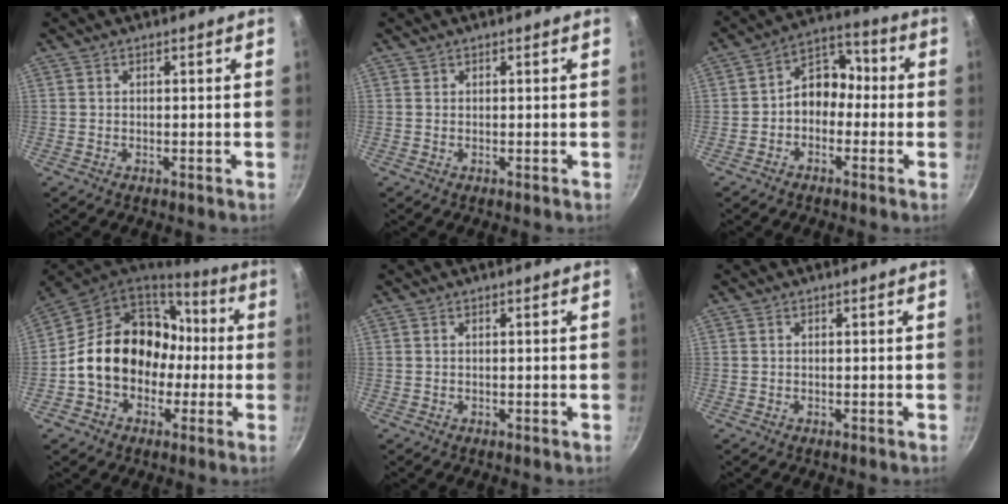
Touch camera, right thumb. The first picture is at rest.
{"total": 0.0}
{"total": 8.8, "force": [-1.3, 6.8, 5.4], "torque": [-0.035, 0.045, -0.041]}
{"total": 19.0, "force": [-0.8, 15.2, 11.2], "torque": [-0.151, 0.060, -0.013]}
{"total": 0.0}
{"total": 0.0}